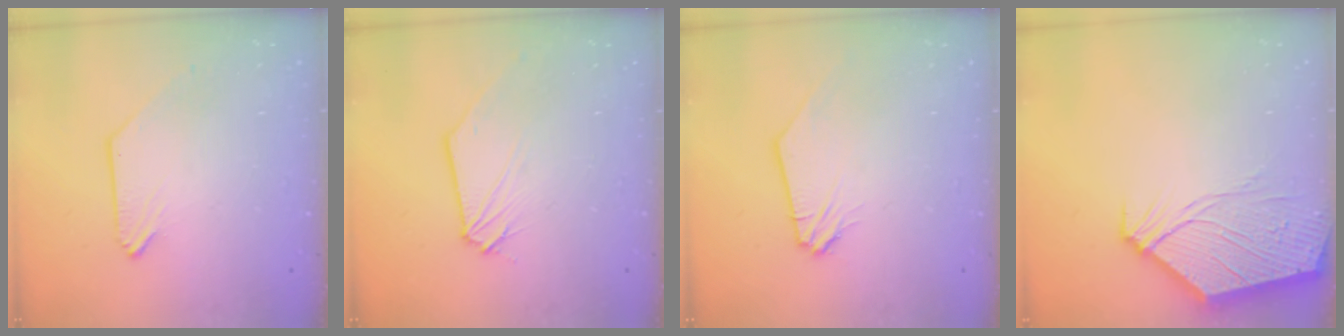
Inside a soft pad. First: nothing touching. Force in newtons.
{"total": 0.0}
{"total": 1.2, "press": 1.2, "slide": 0.2}
{"total": 11.3, "press": 11.2, "slide": 1.6}